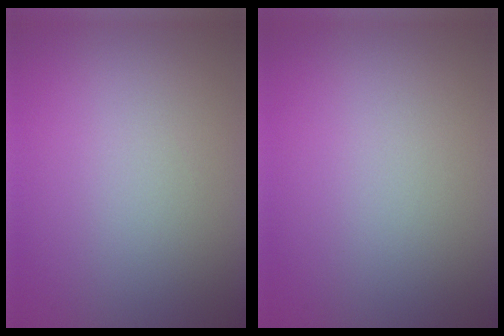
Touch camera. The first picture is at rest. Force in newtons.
{"total": 0.0}